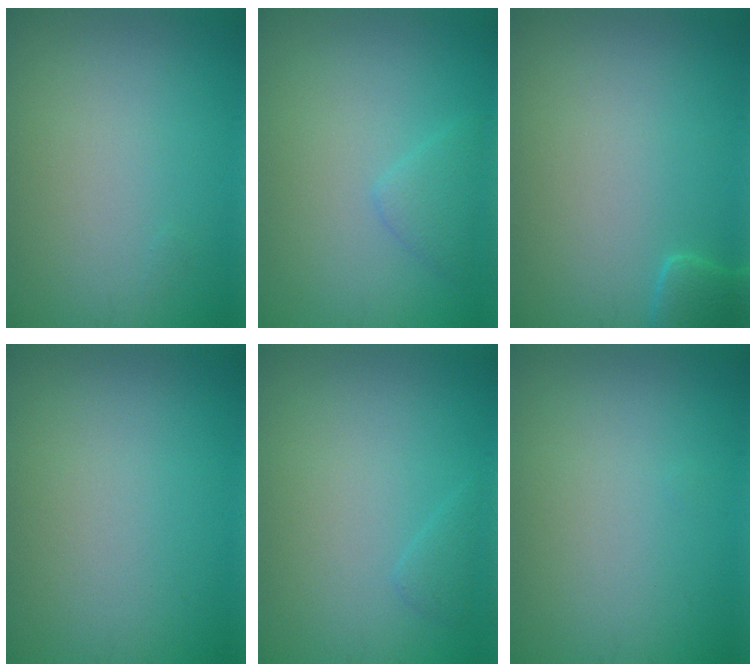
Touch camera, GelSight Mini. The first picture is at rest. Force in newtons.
{"total": 1.6, "press": 1.6, "slide": 0.1}
{"total": 1.7, "press": 1.7, "slide": 0.2}
{"total": 0.0}
{"total": 0.9, "press": 0.9, "slide": 0.1}
{"total": 0.0}